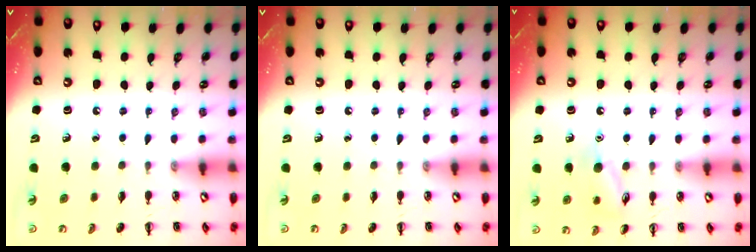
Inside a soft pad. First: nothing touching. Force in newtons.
{"total": 0.0}
{"total": 9.6, "press": 9.5, "slide": 1.4}